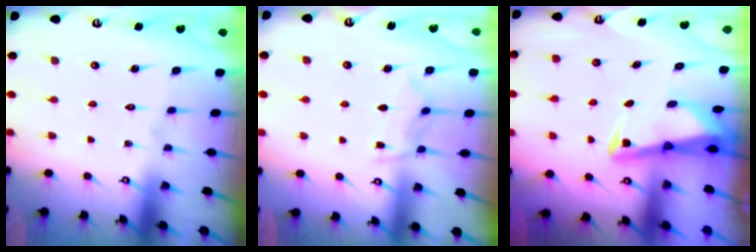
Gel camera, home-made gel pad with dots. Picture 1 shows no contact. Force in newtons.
{"total": 6.1, "press": 6.1, "slide": 0.7}
{"total": 3.4, "press": 3.4, "slide": 0.2}